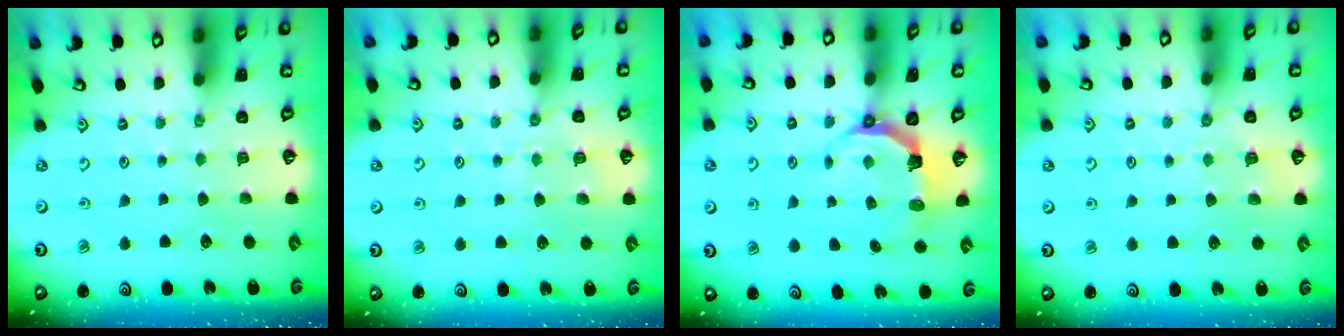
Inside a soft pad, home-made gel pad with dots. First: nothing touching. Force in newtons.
{"total": 5.5, "press": 5.5, "slide": 0.7}
{"total": 5.4, "press": 3.7, "slide": 3.9}
{"total": 3.4, "press": 3.2, "slide": 1.1}